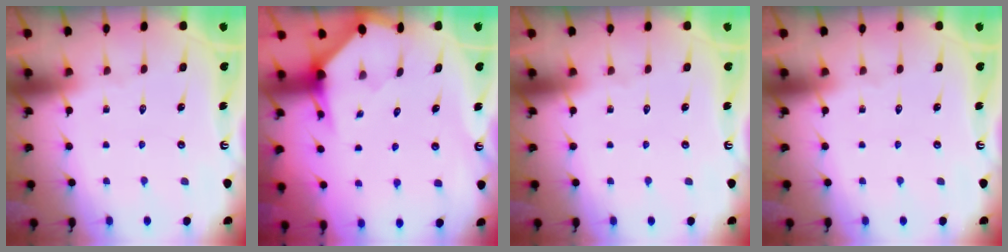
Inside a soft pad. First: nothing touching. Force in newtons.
{"total": 3.3, "press": 3.3, "slide": 0.3}
{"total": 0.0}
{"total": 0.0}